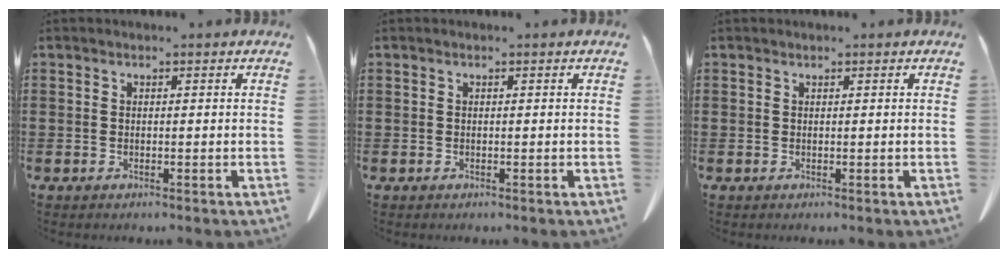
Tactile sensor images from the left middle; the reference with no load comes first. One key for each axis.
{"total": 0.0}
{"total": 0.0}